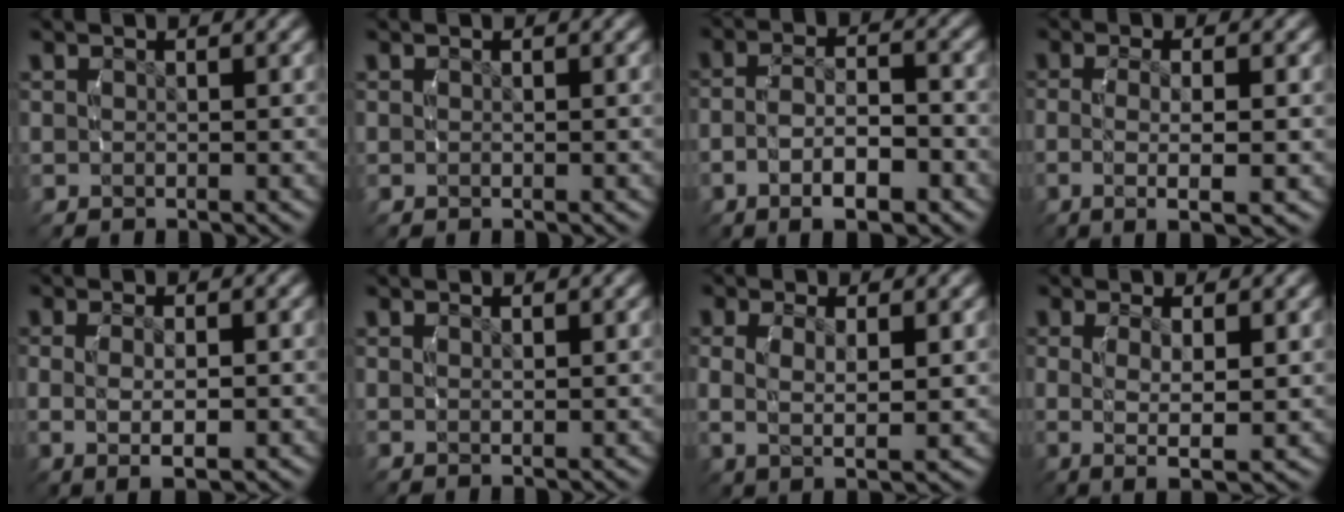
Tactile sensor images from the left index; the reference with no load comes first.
{"total": 0.0}
{"total": 5.6, "force": [-2.1, 2.5, 4.6], "torque": [-0.079, 0.000, -0.034]}
{"total": 5.0, "force": [-1.2, 1.1, 4.8], "torque": [-0.087, -0.008, -0.011]}
{"total": 4.3, "force": [-0.3, 1.7, 3.9], "torque": [-0.072, -0.003, 0.002]}
{"total": 0.7, "force": [0.5, -0.4, 0.3], "torque": [-0.006, -0.006, 0.013]}
{"total": 4.4, "force": [0.5, 2.0, 3.9], "torque": [-0.083, -0.003, 0.016]}
{"total": 4.5, "force": [0.0, 1.3, 4.3], "torque": [-0.082, -0.010, 0.009]}